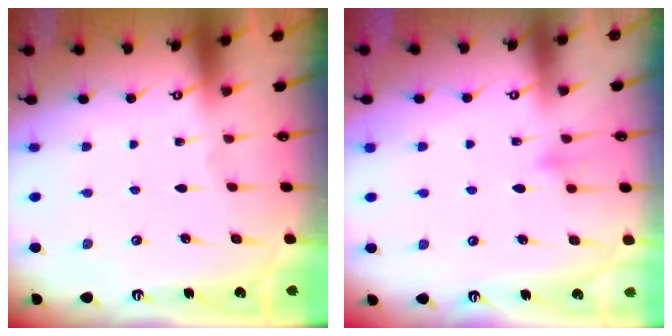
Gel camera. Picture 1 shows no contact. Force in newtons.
{"total": 8.7, "press": 8.6, "slide": 0.8}